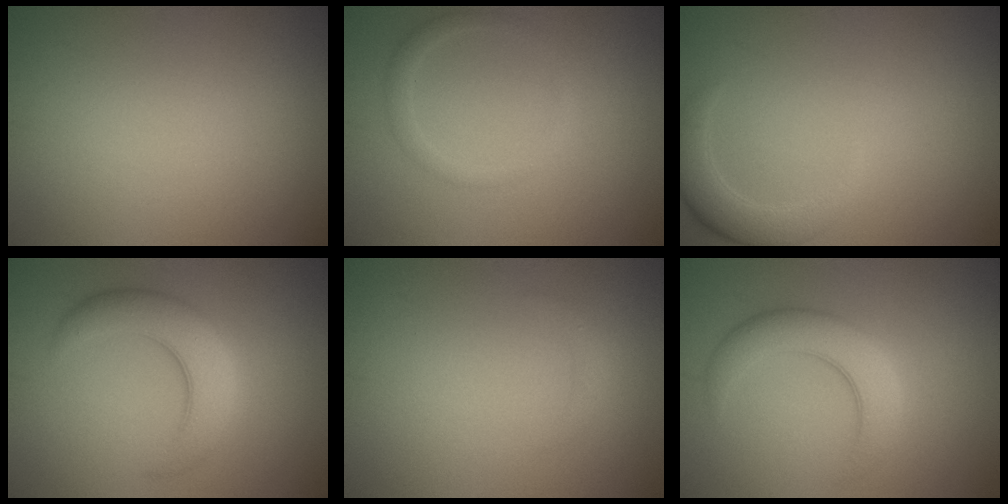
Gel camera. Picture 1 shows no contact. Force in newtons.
{"total": 1.4, "press": 1.4, "slide": 0.0}
{"total": 2.8, "press": 2.7, "slide": 0.4}
{"total": 5.1, "press": 5.1, "slide": 0.2}
{"total": 0.9, "press": 0.9, "slide": 0.0}
{"total": 4.2, "press": 4.2, "slide": 0.1}